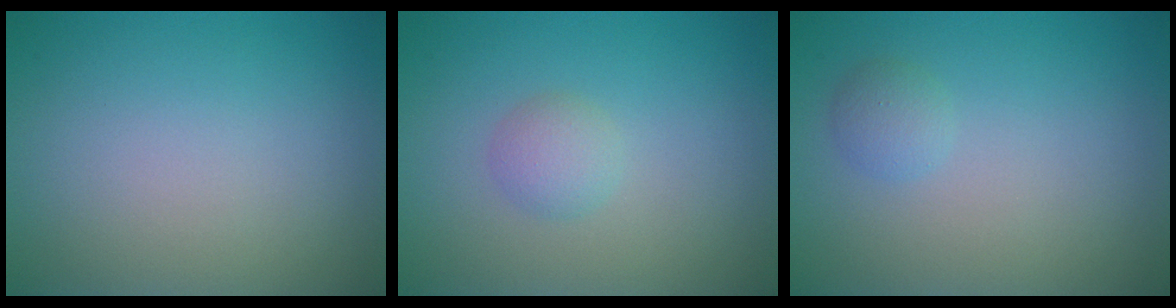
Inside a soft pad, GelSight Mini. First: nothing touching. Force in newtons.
{"total": 1.6, "press": 1.6, "slide": 0.1}
{"total": 1.2, "press": 1.2, "slide": 0.1}